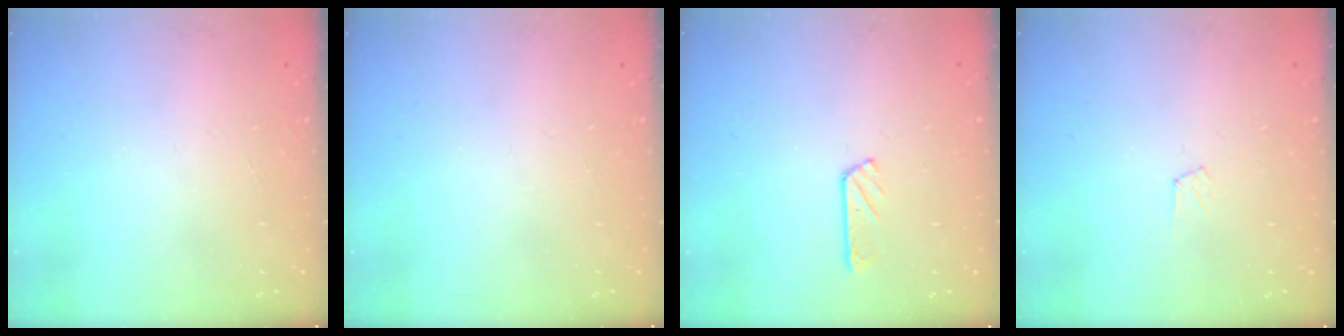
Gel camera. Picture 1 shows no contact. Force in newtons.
{"total": 0.0}
{"total": 2.9, "press": 2.9, "slide": 0.3}
{"total": 4.6, "press": 4.6, "slide": 0.4}